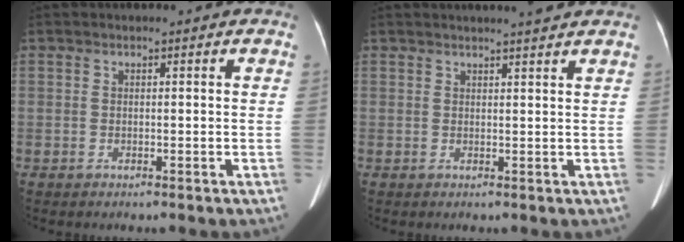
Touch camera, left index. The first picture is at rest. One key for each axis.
{"total": 3.7, "fx": 3.3, "fy": -0.4, "fz": 1.6, "tx": -0.022, "ty": 0.005, "tz": 0.038}